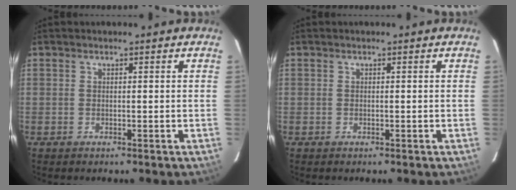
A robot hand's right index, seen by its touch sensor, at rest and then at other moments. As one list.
[{"total": 0.0}]